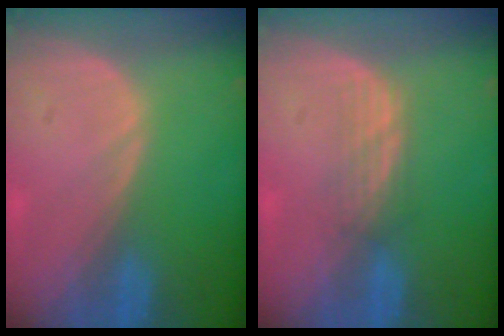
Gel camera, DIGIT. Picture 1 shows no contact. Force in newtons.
{"total": 2.7, "press": 2.5, "slide": 0.9}